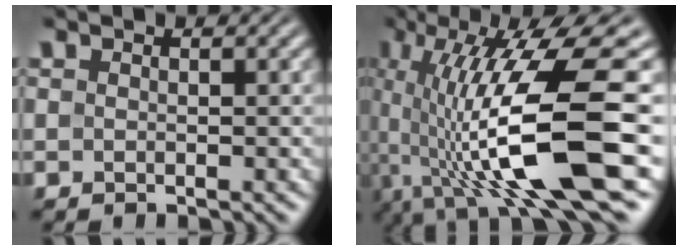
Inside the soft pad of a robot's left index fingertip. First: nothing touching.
{"total": 13.3, "force": [-2.1, 3.1, 12.8], "torque": [-0.224, 0.001, -0.029]}